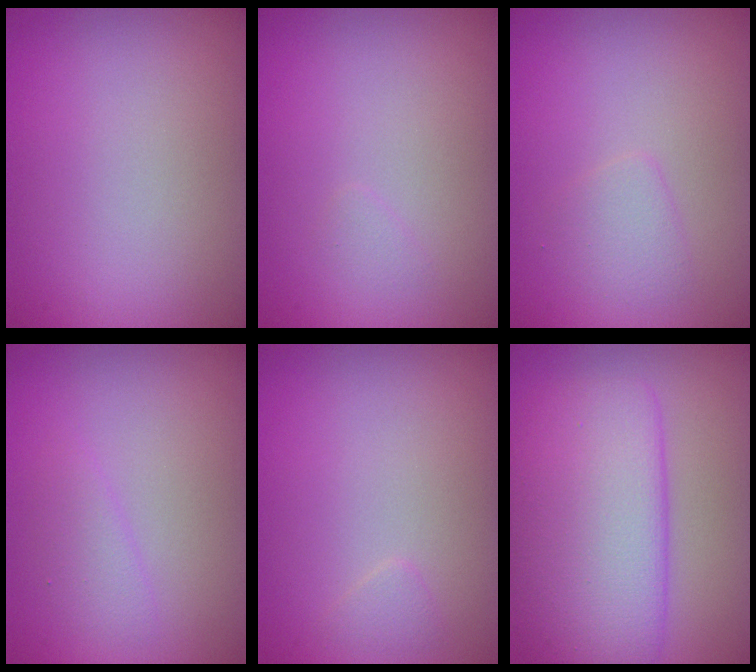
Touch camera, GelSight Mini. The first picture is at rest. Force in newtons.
{"total": 0.5, "press": 0.5, "slide": 0.0}
{"total": 1.4, "press": 1.4, "slide": 0.1}
{"total": 1.2, "press": 1.2, "slide": 0.1}
{"total": 0.6, "press": 0.6, "slide": 0.0}
{"total": 7.8, "press": 7.8, "slide": 0.1}